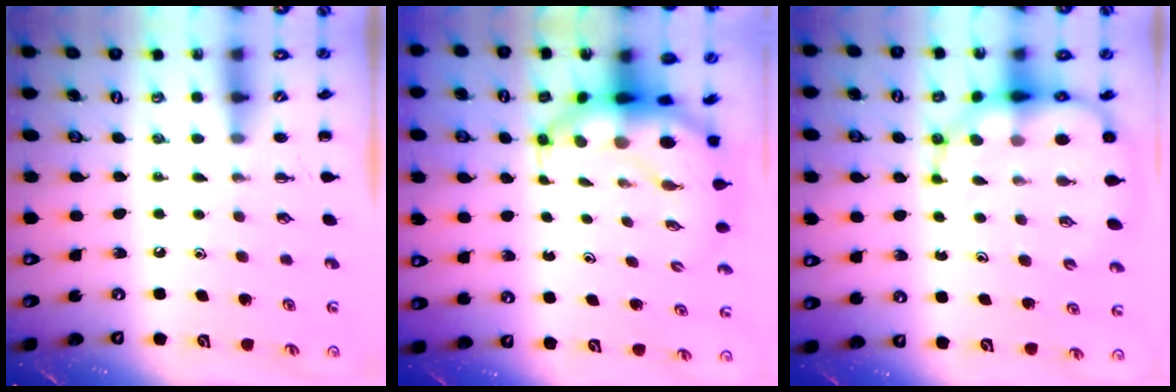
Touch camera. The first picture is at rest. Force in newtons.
{"total": 8.5, "press": 8.3, "slide": 2.1}
{"total": 14.2, "press": 13.6, "slide": 3.9}